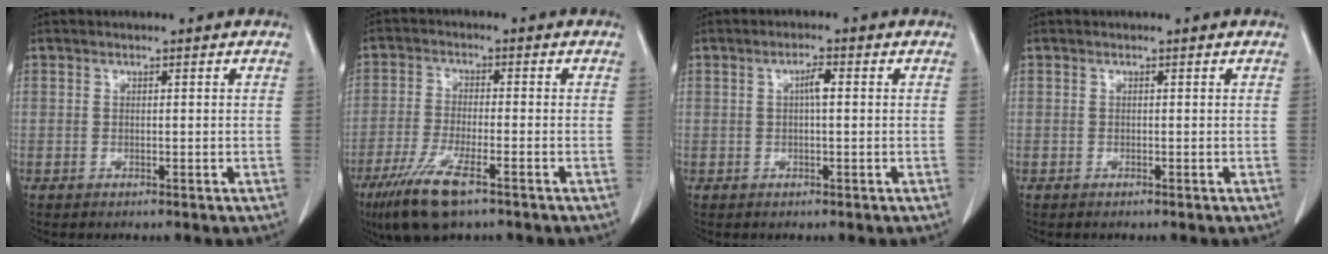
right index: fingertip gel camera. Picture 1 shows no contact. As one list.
[{"total": 8.9, "force": [-5.5, 1.5, 6.9], "torque": [-0.137, -0.022, -0.094]}, {"total": 2.1, "force": [0.3, 0.3, 2.1], "torque": [-0.040, 0.003, 0.004]}, {"total": 0.0}]